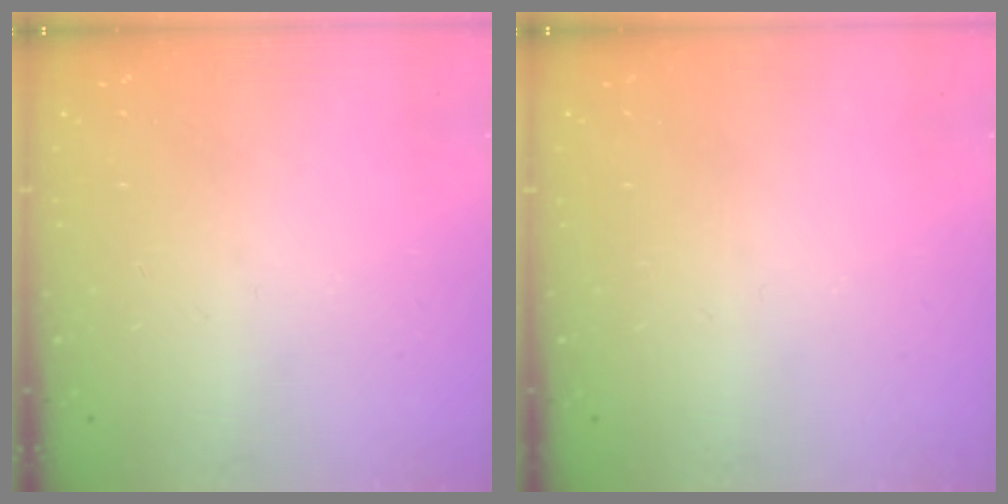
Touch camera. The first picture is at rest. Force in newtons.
{"total": 0.0}